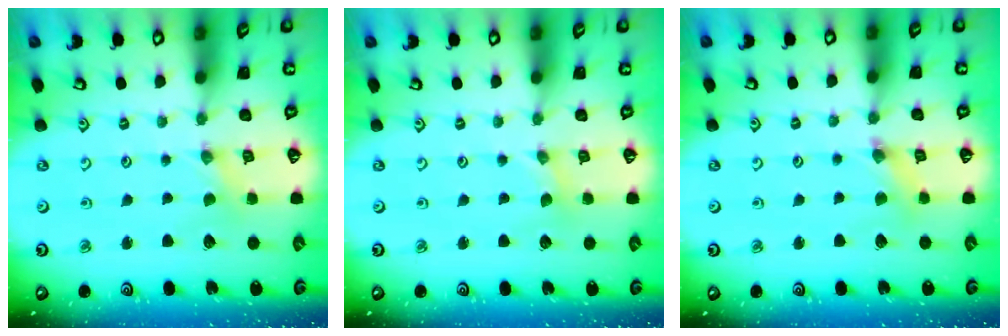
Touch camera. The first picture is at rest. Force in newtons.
{"total": 0.8, "press": 0.8, "slide": 0.2}
{"total": 2.7, "press": 2.7, "slide": 0.2}